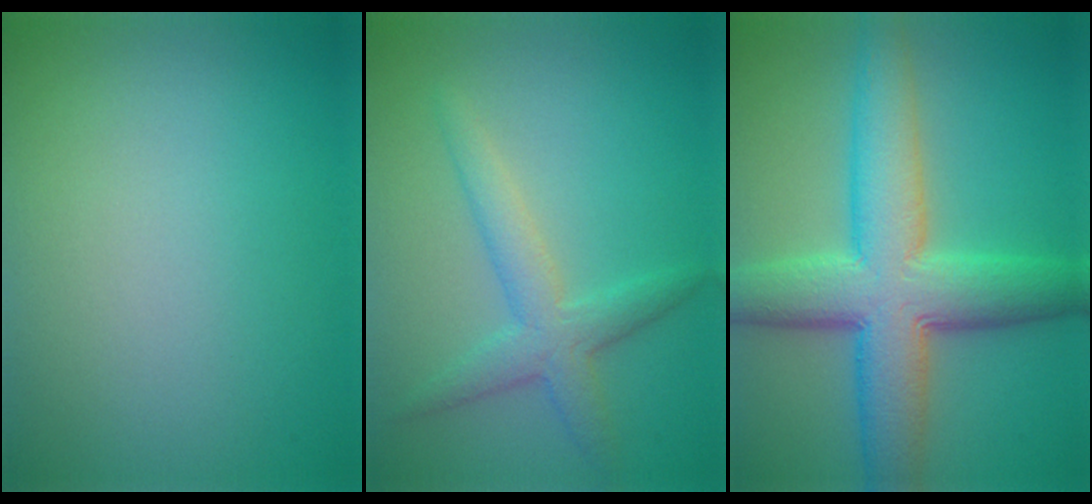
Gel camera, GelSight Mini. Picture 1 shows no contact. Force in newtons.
{"total": 3.3, "press": 3.3, "slide": 0.1}
{"total": 9.5, "press": 9.5, "slide": 0.0}